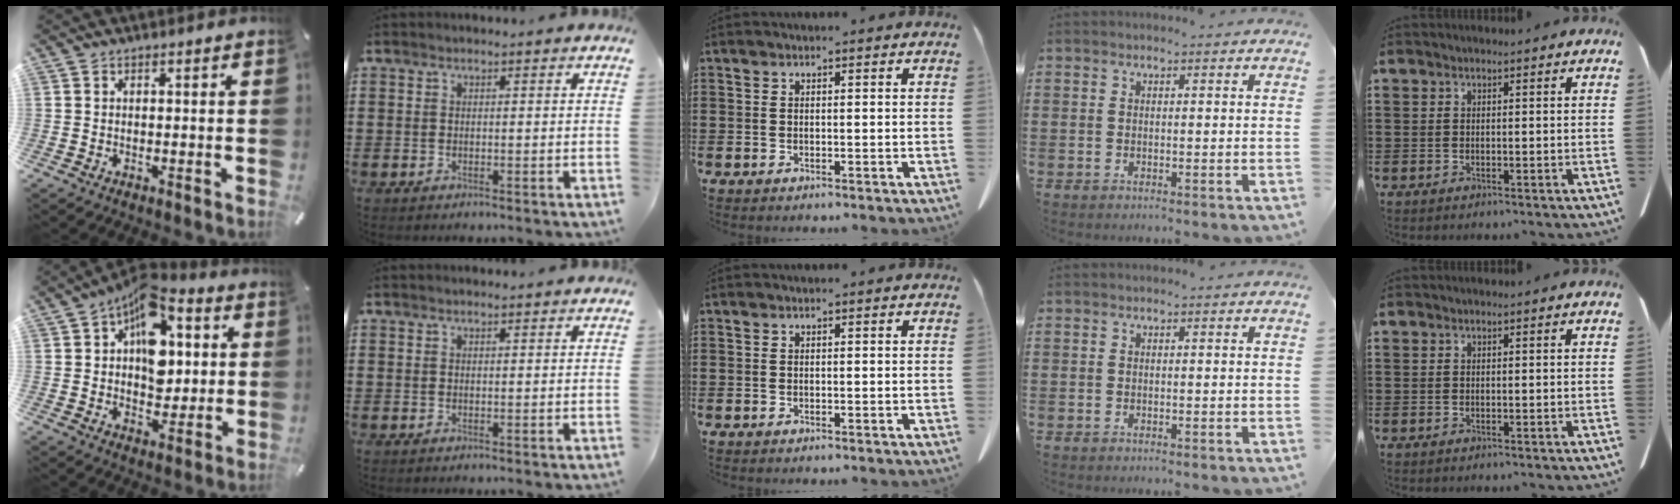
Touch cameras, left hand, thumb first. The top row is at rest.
{"thumb": {"total": 15.0, "force": [4.6, 9.9, 10.2], "torque": [-0.146, -0.025, 0.082]}, "index": {"total": 0.7, "force": [0.6, 0.0, 0.3], "torque": [-0.008, -0.001, 0.013]}}